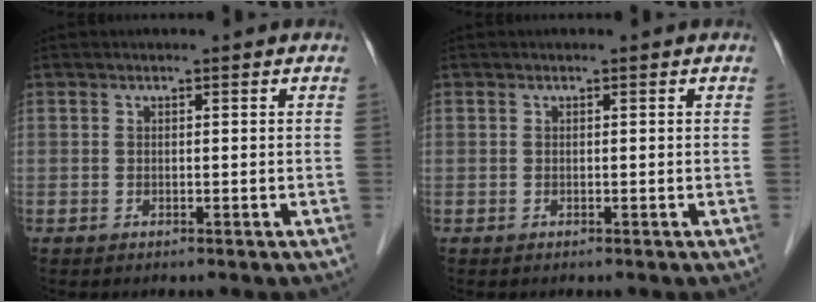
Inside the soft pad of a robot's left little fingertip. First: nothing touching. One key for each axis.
{"total": 0.0}